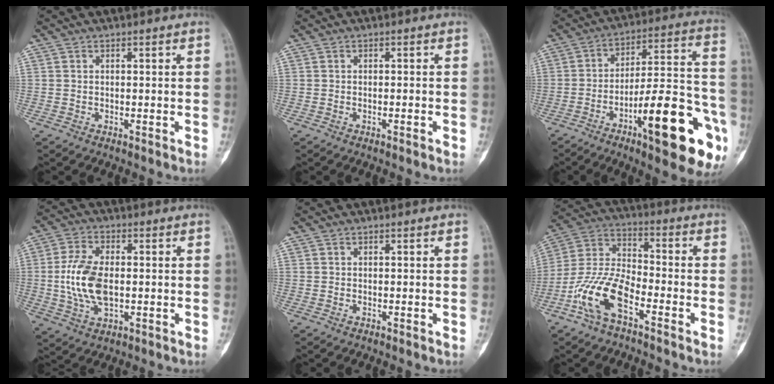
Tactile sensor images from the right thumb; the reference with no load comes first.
{"total": 1.0, "force": [-0.4, 0.2, 0.8], "torque": [-0.018, 0.003, -0.004]}
{"total": 23.9, "force": [-10.3, 6.3, 20.7], "torque": [-0.259, 0.059, -0.148]}
{"total": 11.2, "force": [-0.4, 6.2, 9.3], "torque": [-0.188, 0.004, -0.006]}
{"total": 0.0}
{"total": 12.3, "force": [-6.2, 5.2, 9.2], "torque": [-0.195, 0.044, -0.128]}